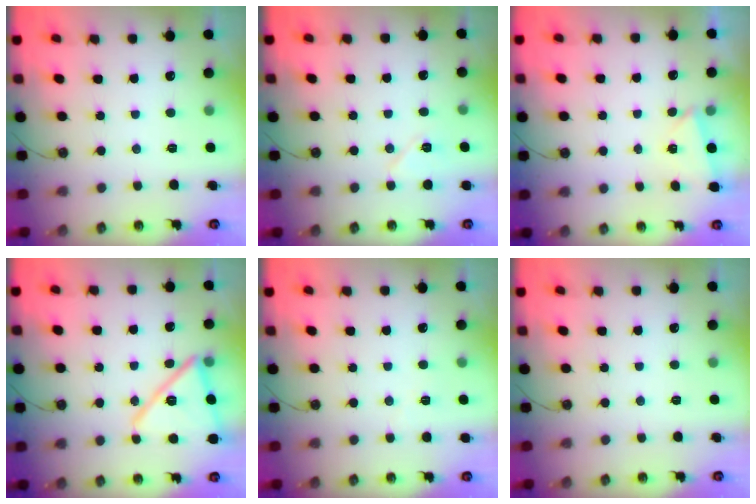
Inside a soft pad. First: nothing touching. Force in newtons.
{"total": 7.8, "press": 6.3, "slide": 4.6}
{"total": 2.4, "press": 2.1, "slide": 1.1}
{"total": 16.1, "press": 16.1, "slide": 0.9}
{"total": 3.3, "press": 3.3, "slide": 0.4}
{"total": 0.0}